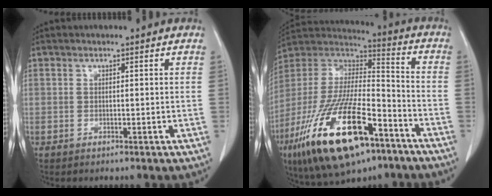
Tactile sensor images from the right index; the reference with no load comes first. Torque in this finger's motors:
{"motor_torque": [1.93, -0.21, 1.05, 0.21]}